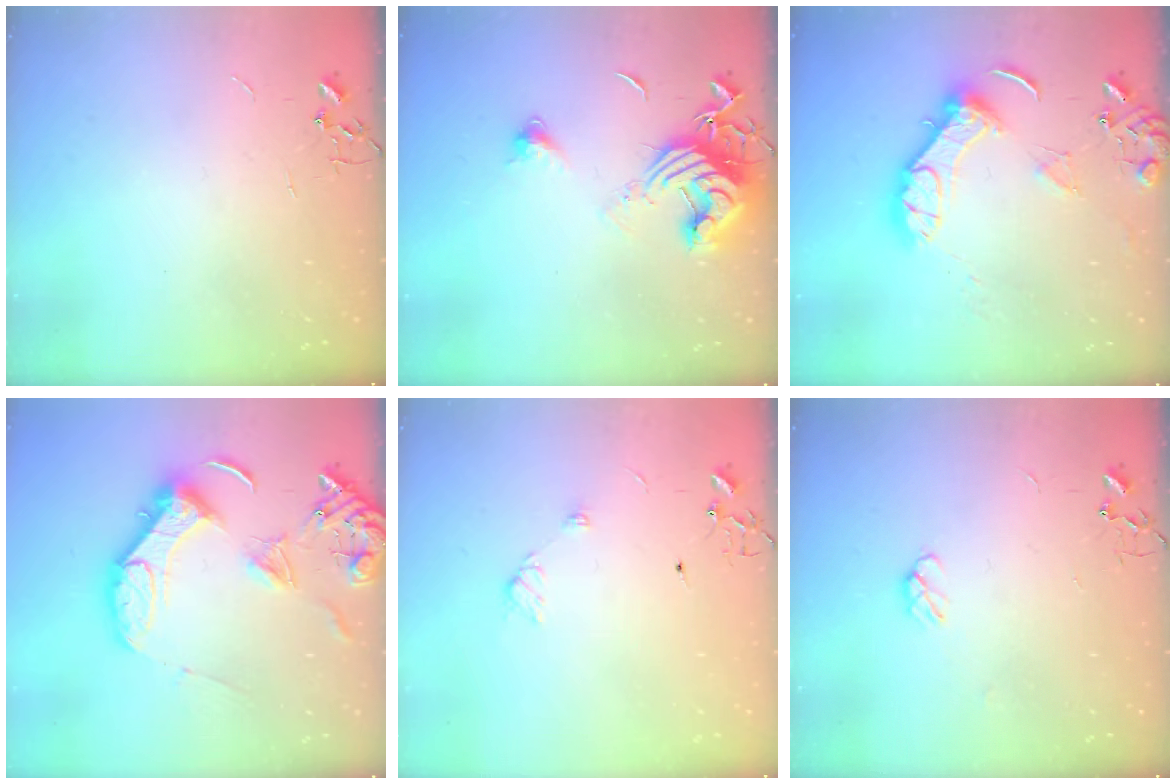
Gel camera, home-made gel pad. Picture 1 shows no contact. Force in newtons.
{"total": 13.8, "press": 13.7, "slide": 1.7}
{"total": 14.0, "press": 13.9, "slide": 1.8}
{"total": 16.4, "press": 16.3, "slide": 1.6}
{"total": 6.2, "press": 6.1, "slide": 0.8}
{"total": 4.4, "press": 4.3, "slide": 0.7}